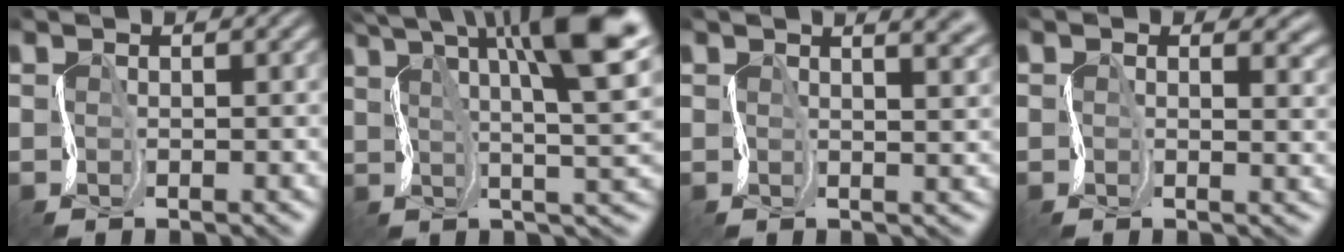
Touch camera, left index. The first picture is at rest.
{"total": 14.0, "force": [6.1, 3.9, 11.9], "torque": [-0.185, 0.017, 0.095]}
{"total": 5.9, "force": [3.3, 2.4, 4.2], "torque": [-0.028, 0.033, 0.016]}
{"total": 3.3, "force": [1.4, 2.0, 2.2], "torque": [-0.021, -0.001, 0.013]}